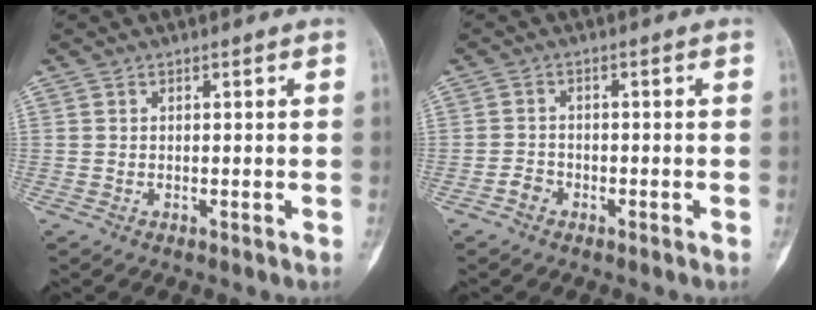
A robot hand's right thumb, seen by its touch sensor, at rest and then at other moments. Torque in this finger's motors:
{"motor_torque": [1.03, 0.51, 0.09, -0.22, -0.01]}